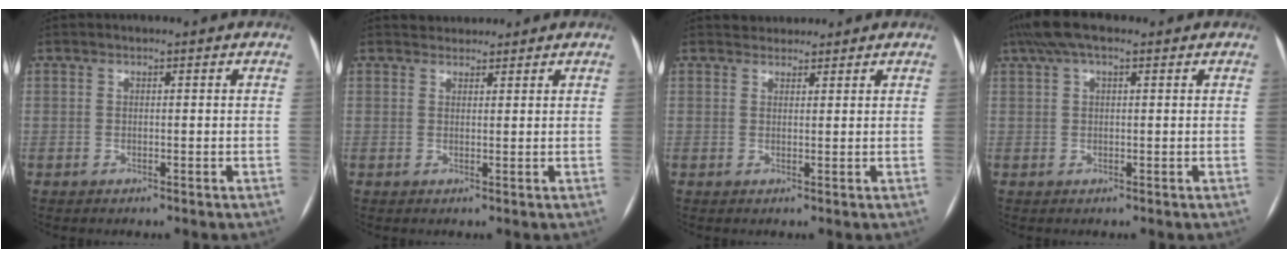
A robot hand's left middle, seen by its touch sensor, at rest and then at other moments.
{"total": 2.2, "force": [2.1, 0.8, -0.1], "torque": [0.003, 0.016, 0.032]}
{"total": 2.4, "force": [2.2, 0.9, -0.1], "torque": [0.004, 0.016, 0.035]}
{"total": 5.8, "force": [3.7, 1.9, 4.1], "torque": [-0.087, 0.043, 0.065]}